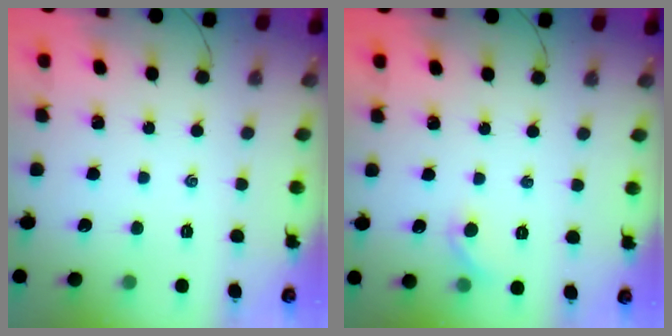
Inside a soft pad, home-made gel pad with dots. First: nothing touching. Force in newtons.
{"total": 5.6, "press": 5.2, "slide": 1.8}